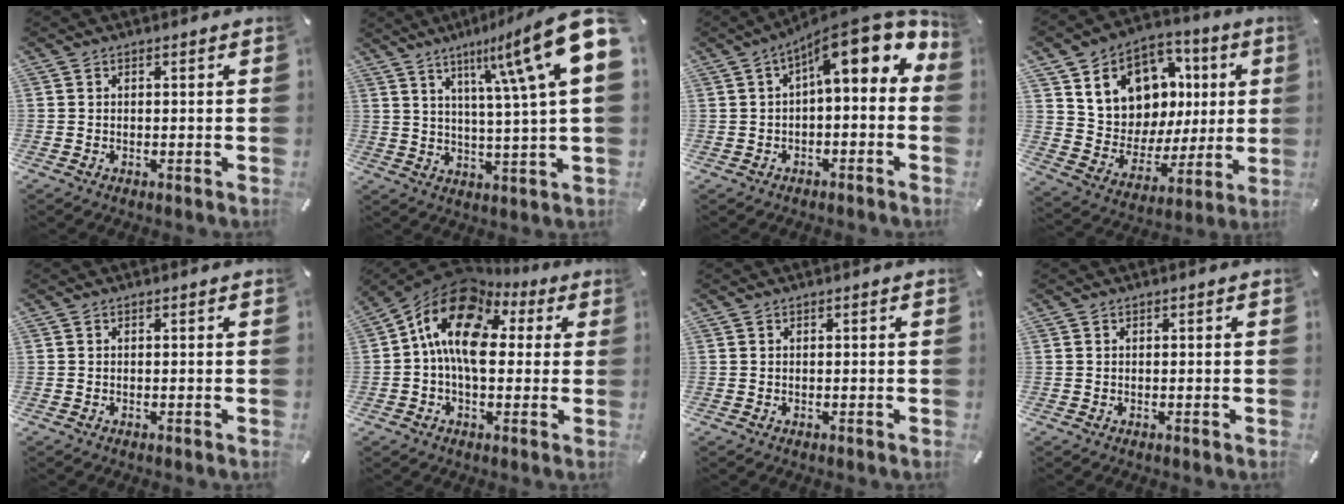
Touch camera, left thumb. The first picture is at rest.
{"total": 17.0, "force": [8.1, 1.8, 14.8], "torque": [-0.235, -0.035, 0.114]}
{"total": 13.2, "force": [6.1, 5.2, 10.5], "torque": [-0.157, -0.045, 0.103]}
{"total": 13.7, "force": [5.2, 11.8, 4.8], "torque": [-0.083, -0.036, 0.107]}
{"total": 0.0}
{"total": 14.7, "force": [2.2, 9.6, 11.0], "torque": [-0.208, -0.005, 0.035]}
{"total": 0.0}
{"total": 0.0}